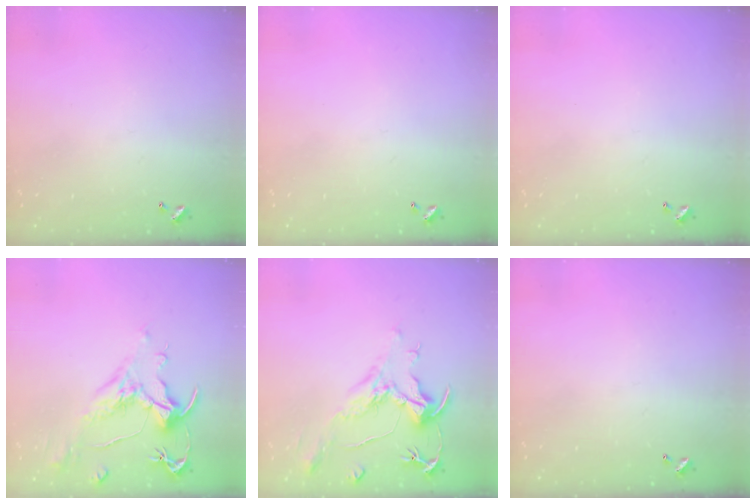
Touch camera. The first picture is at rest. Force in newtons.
{"total": 0.0}
{"total": 0.0}
{"total": 1.6, "press": 0.7, "slide": 1.5}
{"total": 2.2, "press": 1.7, "slide": 1.3}
{"total": 0.0}